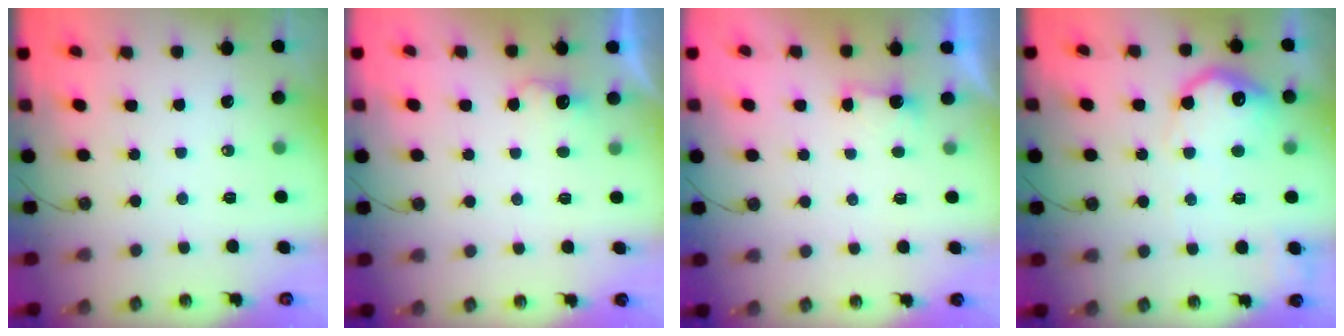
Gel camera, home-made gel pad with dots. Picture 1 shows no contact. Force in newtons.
{"total": 3.3, "press": 3.2, "slide": 1.0}
{"total": 1.6, "press": 1.4, "slide": 0.9}
{"total": 15.9, "press": 15.9, "slide": 1.1}